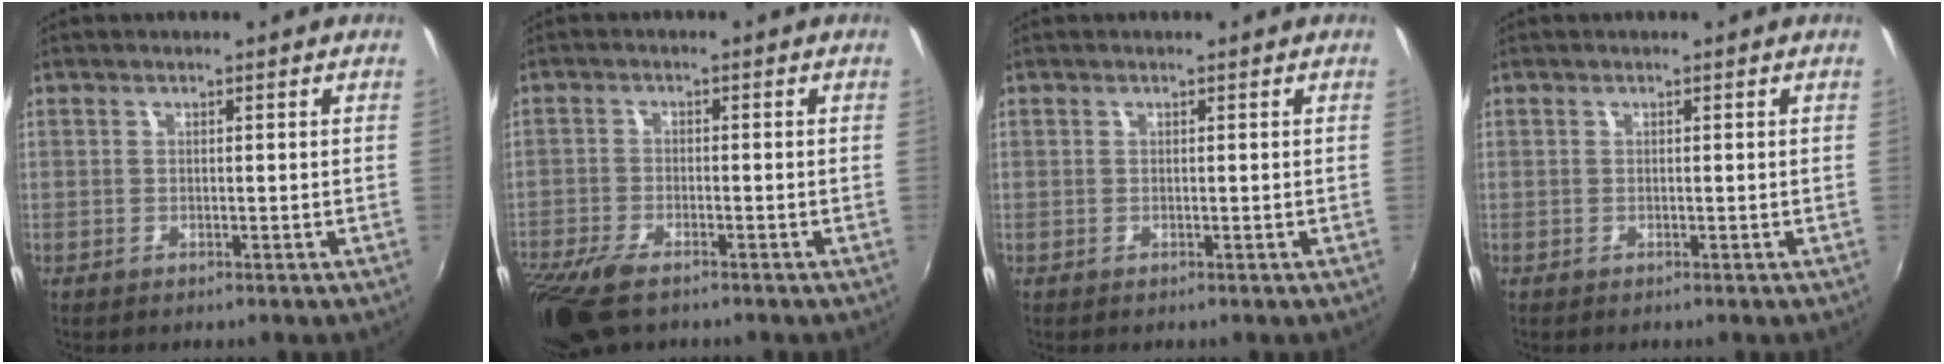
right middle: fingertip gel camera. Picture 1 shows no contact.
{"total": 10.8, "force": [-7.8, 3.7, 6.4], "torque": [-0.160, -0.044, -0.148]}
{"total": 0.0}
{"total": 0.0}